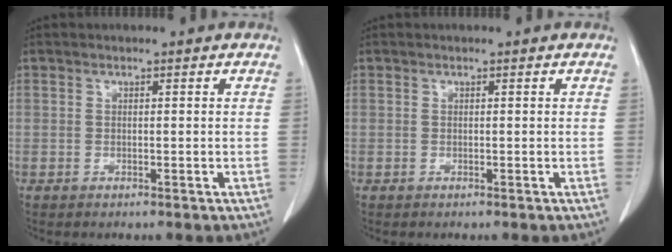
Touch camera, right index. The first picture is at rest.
{"total": 0.0}